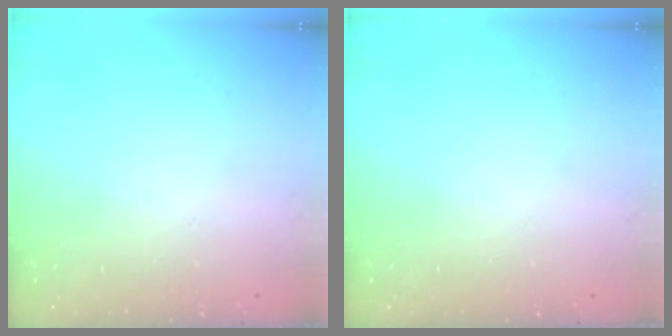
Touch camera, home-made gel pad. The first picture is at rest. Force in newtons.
{"total": 0.0}